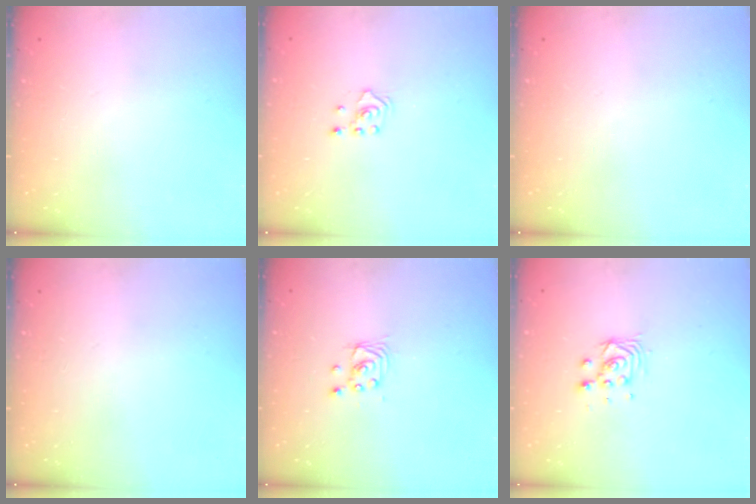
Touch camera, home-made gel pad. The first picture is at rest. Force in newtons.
{"total": 2.4, "press": 2.2, "slide": 0.8}
{"total": 0.0}
{"total": 0.0}
{"total": 2.9, "press": 2.9, "slide": 0.2}
{"total": 4.2, "press": 4.2, "slide": 0.3}